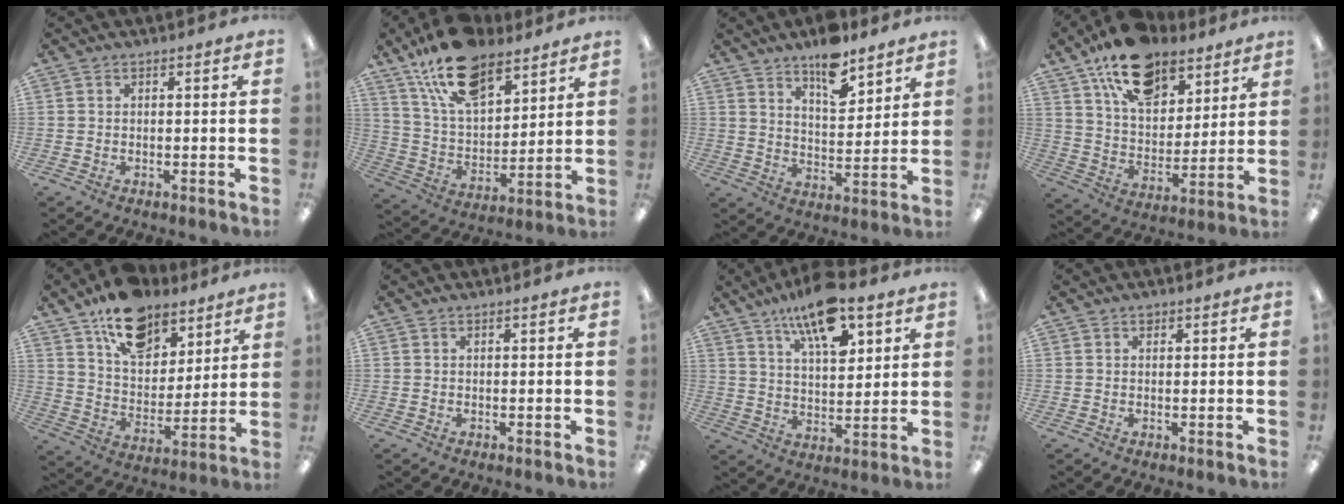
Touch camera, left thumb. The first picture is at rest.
{"total": 18.3, "force": [12.7, 8.8, 9.9], "torque": [-0.184, -0.056, 0.229]}
{"total": 10.7, "force": [8.4, 3.9, 5.3], "torque": [-0.073, -0.055, 0.146]}
{"total": 17.5, "force": [12.2, 9.3, 8.5], "torque": [-0.147, -0.060, 0.222]}
{"total": 15.5, "force": [11.3, 8.5, 6.4], "torque": [-0.102, -0.066, 0.208]}
{"total": 0.0}
{"total": 15.1, "force": [9.9, 5.9, 9.8], "torque": [-0.161, -0.040, 0.167]}
{"total": 1.0, "force": [0.7, 0.6, 0.4], "torque": [-0.002, -0.003, 0.011]}